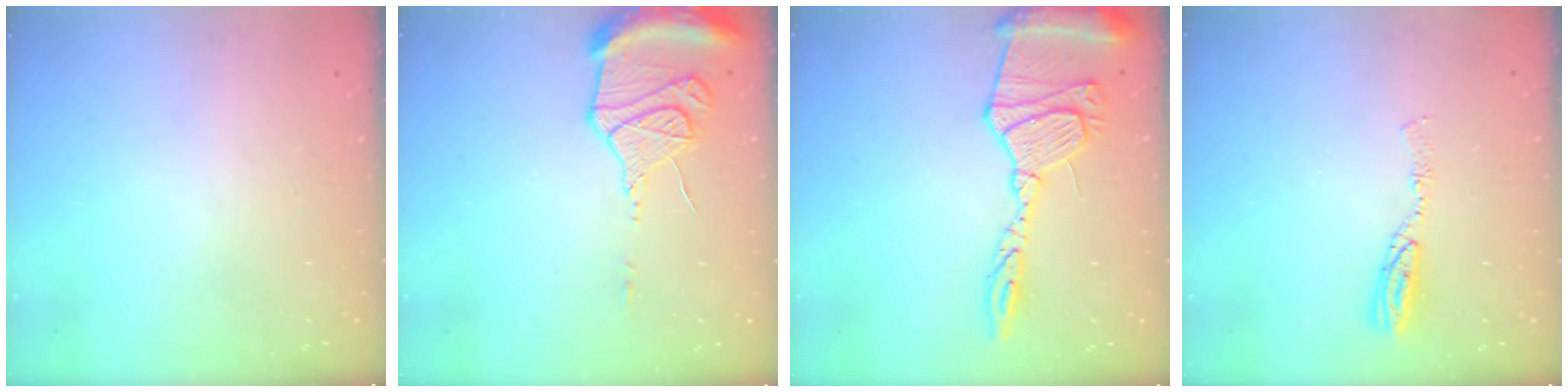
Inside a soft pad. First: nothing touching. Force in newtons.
{"total": 15.9, "press": 15.8, "slide": 1.9}
{"total": 18.1, "press": 18.0, "slide": 1.6}
{"total": 5.4, "press": 5.4, "slide": 0.5}